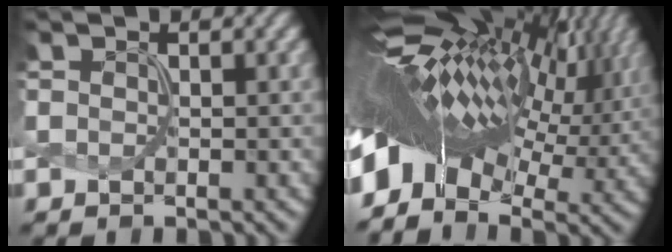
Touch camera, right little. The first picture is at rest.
{"total": 16.8, "force": [2.6, 7.6, 14.8], "torque": [-0.287, 0.029, 0.033]}